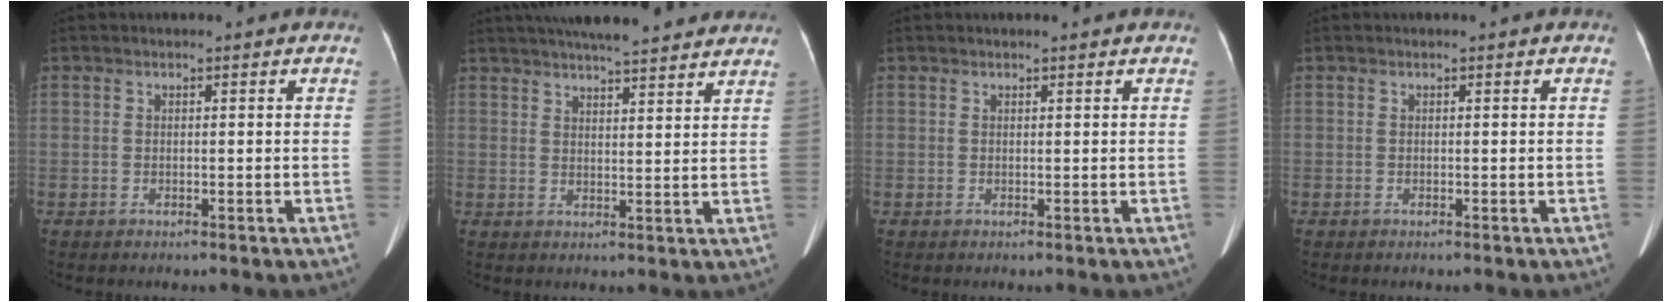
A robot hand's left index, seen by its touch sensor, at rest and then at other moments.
{"total": 16.9, "force": [14.7, 2.4, 8.0], "torque": [-0.122, 0.040, 0.196]}
{"total": 0.9, "force": [0.8, 0.1, 0.5], "torque": [-0.007, 0.011, 0.011]}
{"total": 0.0}